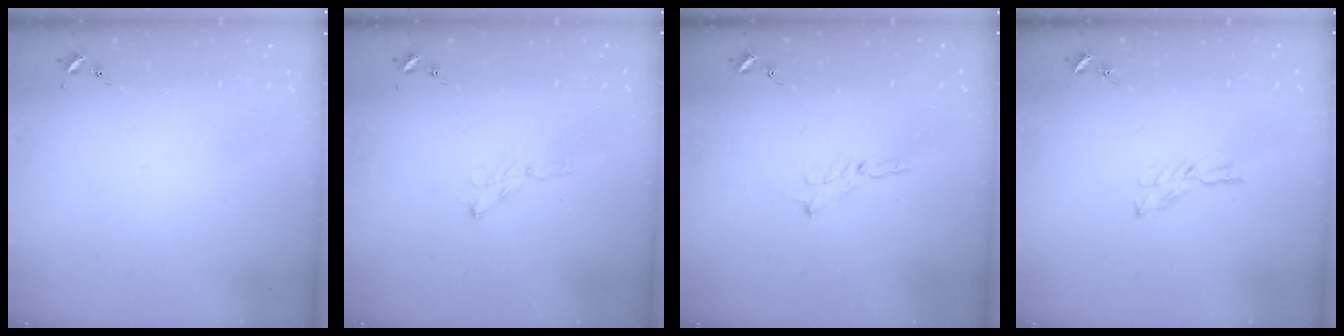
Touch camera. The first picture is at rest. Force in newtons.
{"total": 3.9, "press": 3.8, "slide": 0.5}
{"total": 3.5, "press": 3.5, "slide": 0.1}
{"total": 5.1, "press": 5.1, "slide": 0.5}